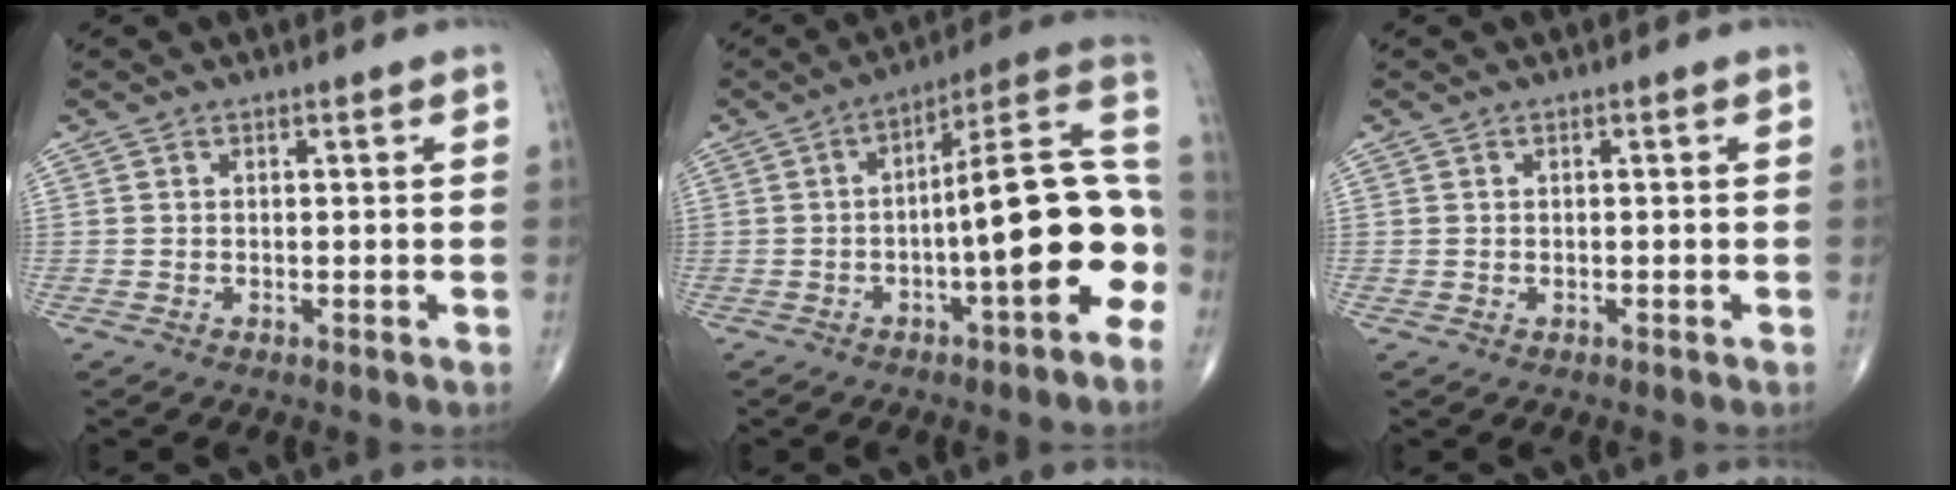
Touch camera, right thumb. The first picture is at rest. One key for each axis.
{"total": 19.2, "fx": -4.7, "fy": 4.5, "fz": 18.0, "tx": -0.240, "ty": 0.049, "tz": -0.072}
{"total": 0.0}